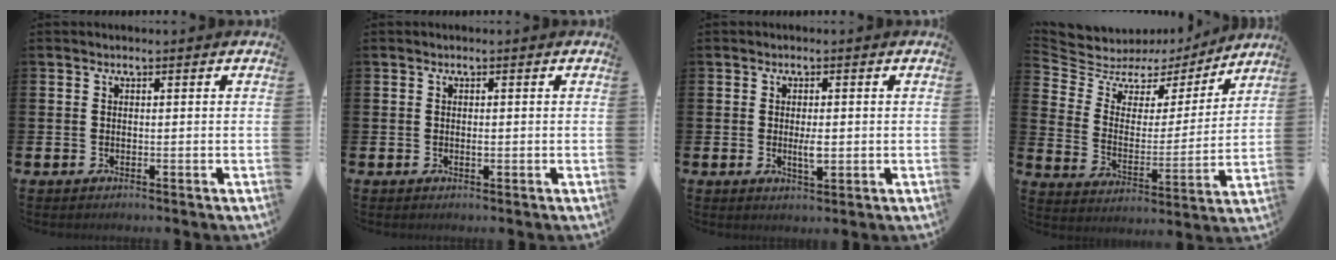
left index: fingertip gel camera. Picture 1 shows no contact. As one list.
[{"total": 0.5, "force": [0.0, 0.3, 0.5], "torque": [-0.003, -0.003, -0.002]}, {"total": 2.3, "force": [0.0, 0.9, 2.2], "torque": [-0.026, -0.006, -0.005]}, {"total": 6.7, "force": [5.5, 3.7, 1.0], "torque": [-0.062, -0.042, 0.091]}]